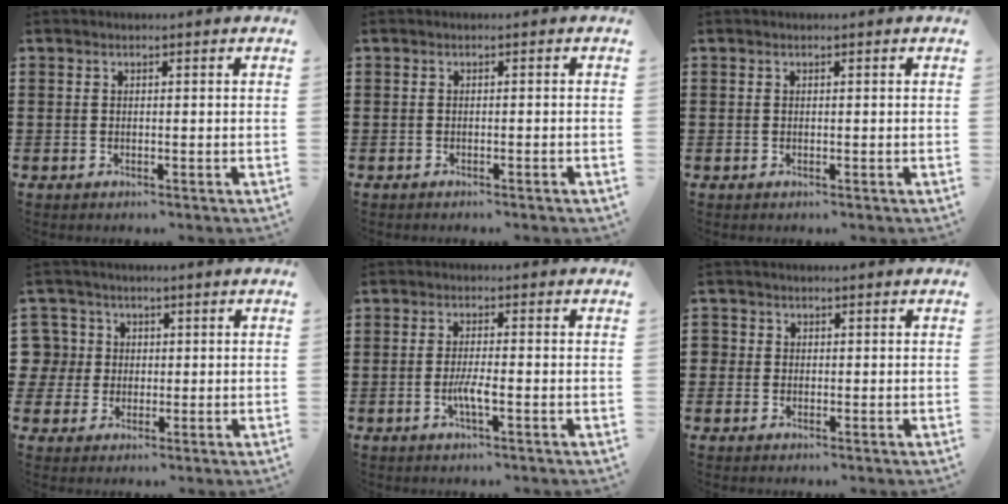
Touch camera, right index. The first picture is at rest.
{"total": 0.8, "force": [-0.6, -0.3, 0.3], "torque": [-0.007, -0.004, -0.012]}
{"total": 0.0}
{"total": 5.2, "force": [0.5, 5.1, 0.9], "torque": [-0.054, 0.011, 0.005]}
{"total": 3.2, "force": [-1.2, 0.4, 2.9], "torque": [-0.059, -0.004, -0.022]}
{"total": 1.2, "force": [0.0, 1.2, 0.1], "torque": [-0.006, 0.007, -0.001]}